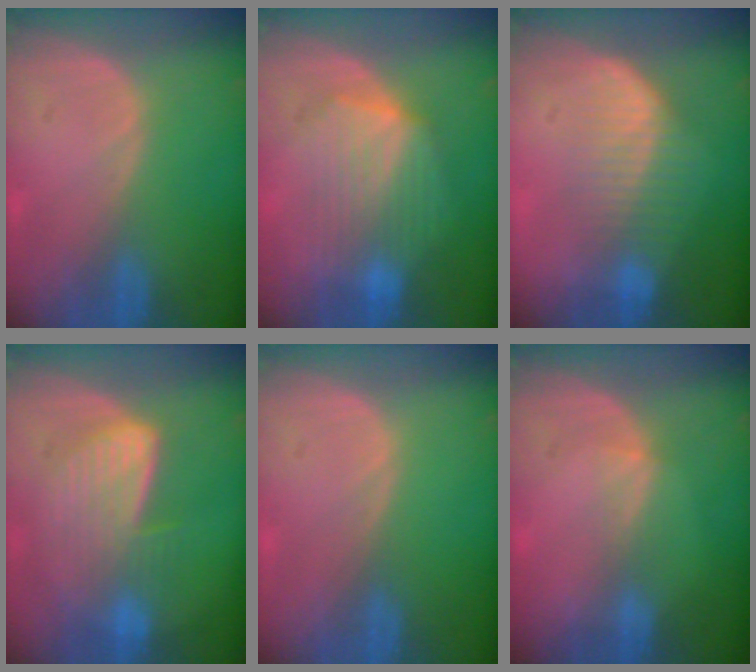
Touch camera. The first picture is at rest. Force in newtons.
{"total": 7.8, "press": 7.8, "slide": 0.1}
{"total": 7.1, "press": 6.6, "slide": 2.6}
{"total": 7.1, "press": 7.0, "slide": 1.1}
{"total": 0.0}
{"total": 1.7, "press": 1.3, "slide": 1.1}